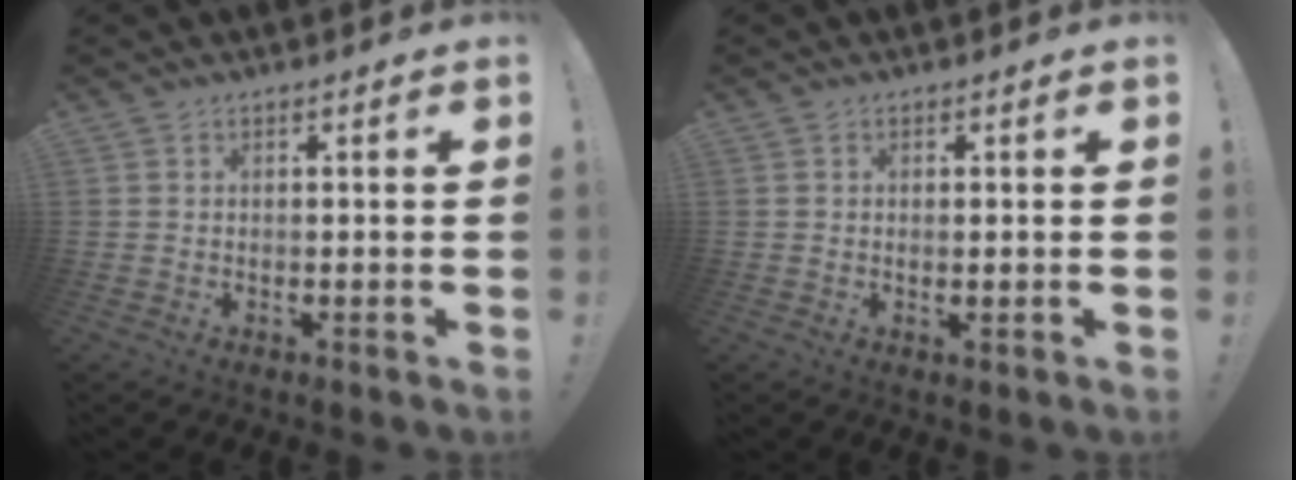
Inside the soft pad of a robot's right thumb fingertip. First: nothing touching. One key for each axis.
{"total": 0.8, "fx": 0.2, "fy": 0.1, "fz": 0.8, "tx": -0.006, "ty": -0.006, "tz": 0.003}